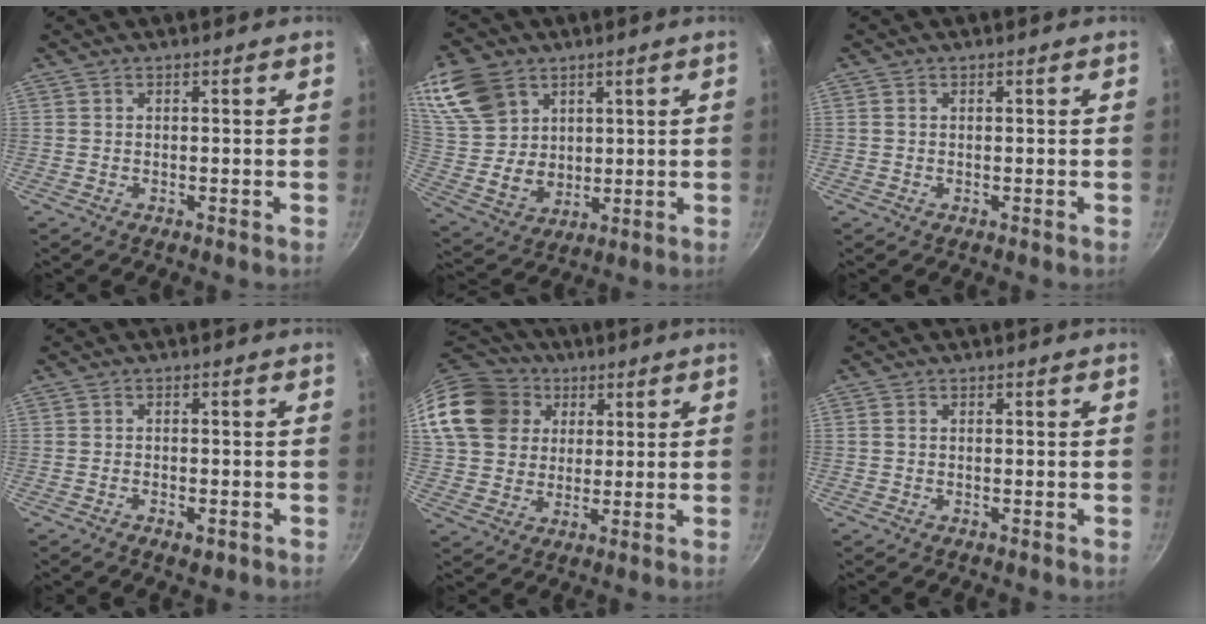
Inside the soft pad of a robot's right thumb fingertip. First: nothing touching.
{"total": 17.3, "force": [7.9, 13.1, 8.1], "torque": [-0.138, -0.021, 0.171]}
{"total": 0.6, "force": [0.1, 0.5, 0.3], "torque": [-0.005, 0.003, 0.000]}
{"total": 2.4, "force": [-1.3, 1.1, 1.7], "torque": [-0.030, 0.004, -0.019]}
{"total": 18.1, "force": [6.2, 14.8, 8.3], "torque": [-0.148, 0.022, 0.114]}
{"total": 0.8, "force": [0.1, 0.7, 0.5], "torque": [-0.008, 0.004, 0.000]}